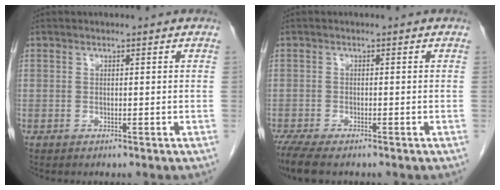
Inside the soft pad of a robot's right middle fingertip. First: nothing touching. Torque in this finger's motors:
{"motor_torque": [0.65, -0.50, 0.03, 0.04]}